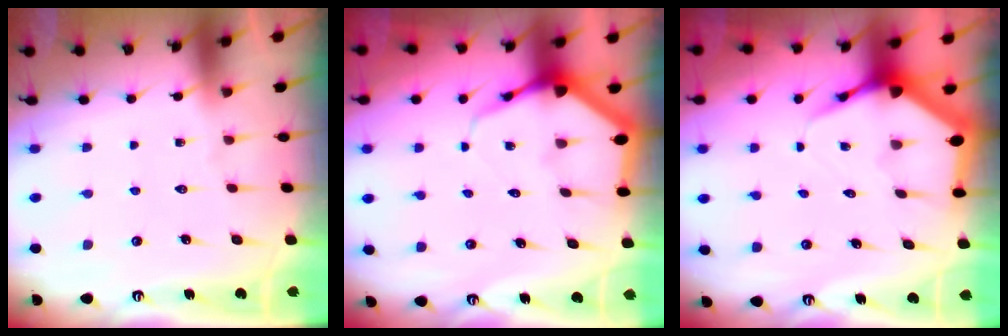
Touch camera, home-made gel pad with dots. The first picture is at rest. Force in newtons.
{"total": 5.8, "press": 5.8, "slide": 0.7}
{"total": 6.2, "press": 6.2, "slide": 0.7}